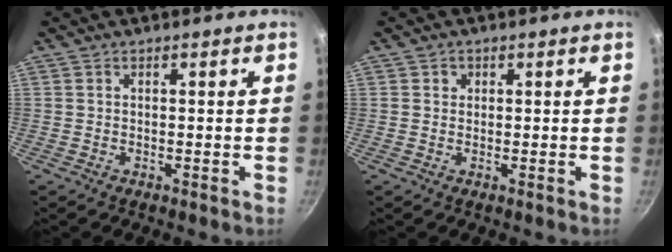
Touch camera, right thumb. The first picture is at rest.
{"total": 1.2, "force": [0.4, 1.1, 0.3], "torque": [0.003, 0.000, 0.004]}